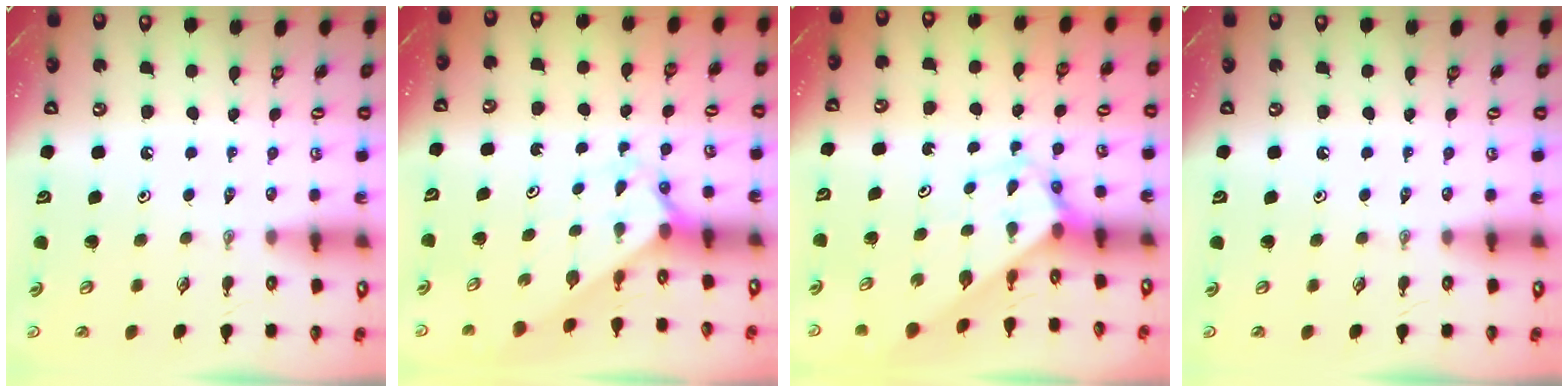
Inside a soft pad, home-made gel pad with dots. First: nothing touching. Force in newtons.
{"total": 2.1, "press": 2.1, "slide": 0.2}
{"total": 2.7, "press": 2.7, "slide": 0.2}
{"total": 0.0}